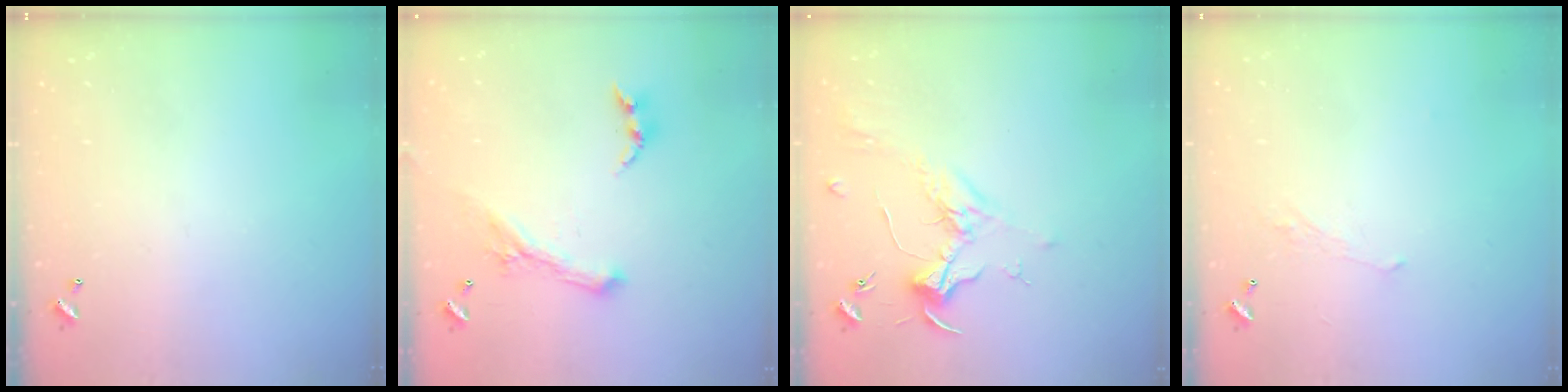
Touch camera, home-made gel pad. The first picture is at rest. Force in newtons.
{"total": 1.8, "press": 1.7, "slide": 0.4}
{"total": 1.8, "press": 1.7, "slide": 0.8}
{"total": 1.7, "press": 1.6, "slide": 0.6}